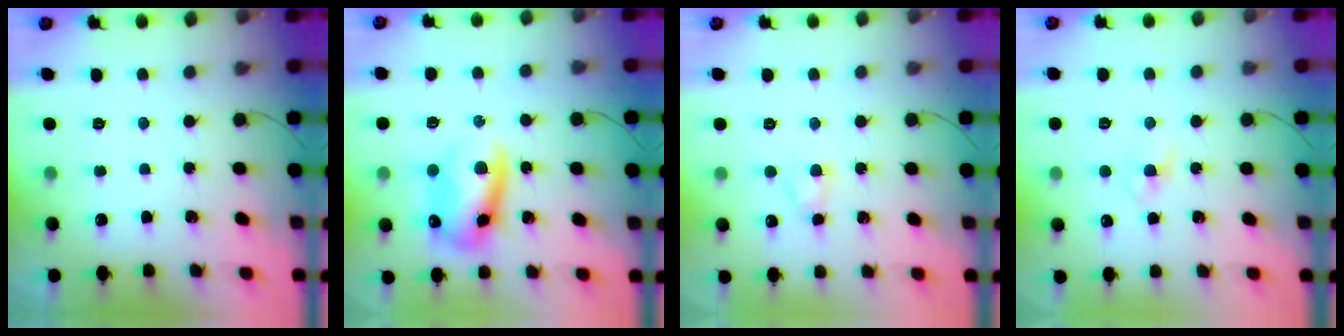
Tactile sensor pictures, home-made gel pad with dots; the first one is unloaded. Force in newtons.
{"total": 10.4, "press": 10.2, "slide": 2.3}
{"total": 3.0, "press": 2.7, "slide": 1.3}
{"total": 1.9, "press": 1.7, "slide": 0.8}